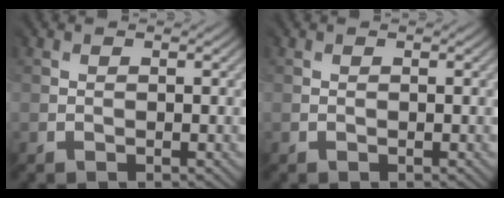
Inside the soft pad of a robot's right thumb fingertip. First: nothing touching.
{"total": 0.0}